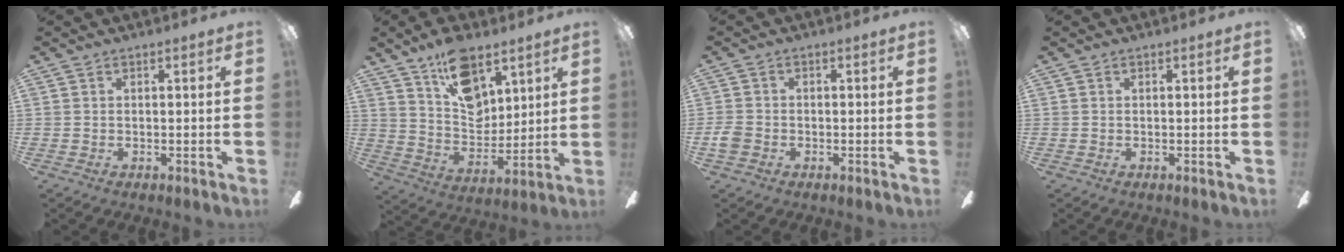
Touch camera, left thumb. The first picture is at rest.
{"total": 15.2, "force": [9.6, 8.5, 8.0], "torque": [-0.125, -0.047, 0.177]}
{"total": 3.2, "force": [-1.2, 2.5, 1.7], "torque": [-0.031, 0.008, -0.024]}
{"total": 0.0}